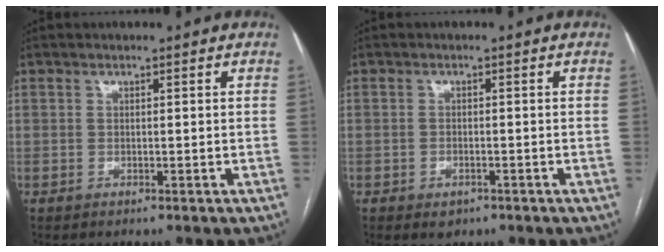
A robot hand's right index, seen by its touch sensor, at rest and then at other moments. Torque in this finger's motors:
{"motor_torque": [0.22, -0.21, 0.14, 0.01]}